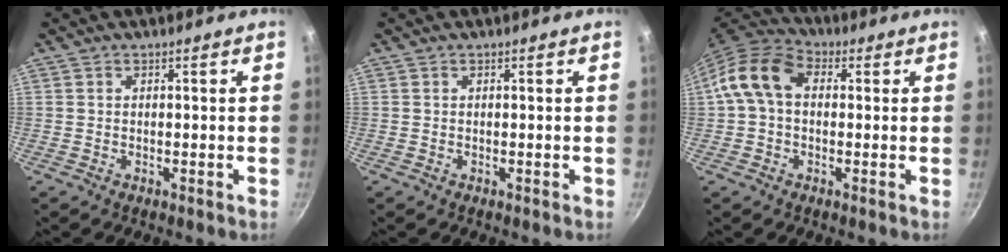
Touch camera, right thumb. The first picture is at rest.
{"total": 0.0}
{"total": 11.0, "force": [1.4, 7.7, 7.8], "torque": [-0.145, 0.034, 0.014]}